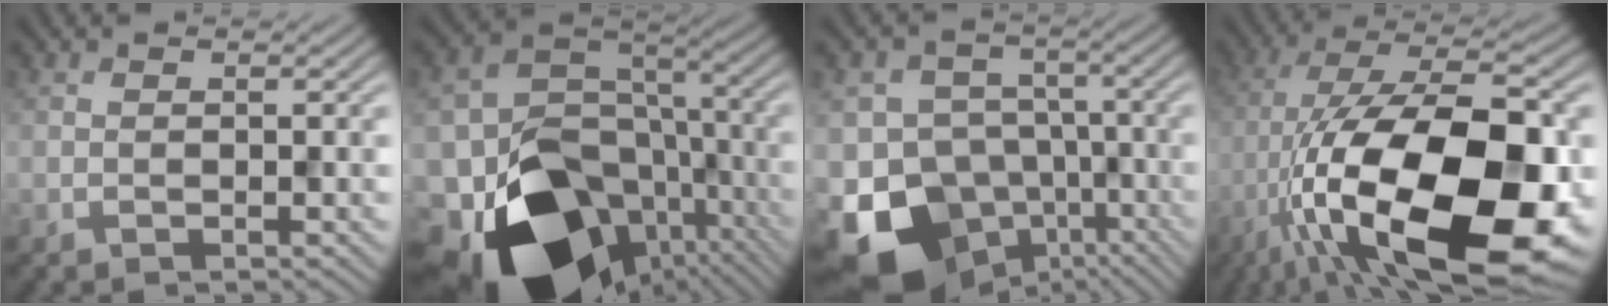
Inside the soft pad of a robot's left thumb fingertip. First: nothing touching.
{"total": 20.1, "force": [-10.3, 13.7, 10.6], "torque": [-0.191, -0.049, -0.129]}
{"total": 16.8, "force": [-9.4, 12.4, 6.3], "torque": [-0.151, -0.050, -0.140]}
{"total": 20.8, "force": [-7.2, 8.5, 17.6], "torque": [-0.315, -0.017, -0.114]}